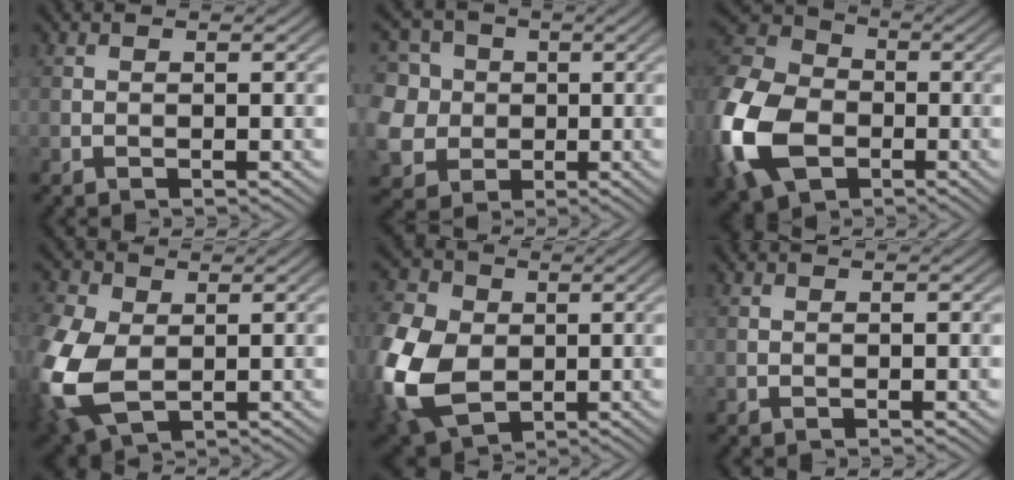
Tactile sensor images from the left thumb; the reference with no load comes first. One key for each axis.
{"total": 10.7, "fx": 1.2, "fy": 9.7, "fz": 4.4, "tx": -0.169, "ty": 0.010, "tz": 0.002}
{"total": 17.4, "fx": -5.2, "fy": 12.4, "fz": 11.1, "tx": -0.317, "ty": -0.037, "tz": -0.107}
{"total": 12.0, "fx": -1.0, "fy": 8.2, "fz": 8.7, "tx": -0.273, "ty": -0.019, "tz": -0.018}
{"total": 14.8, "fx": -1.8, "fy": 10.8, "fz": 10.0, "tx": -0.287, "ty": -0.016, "tz": -0.042}
{"total": 0.0}